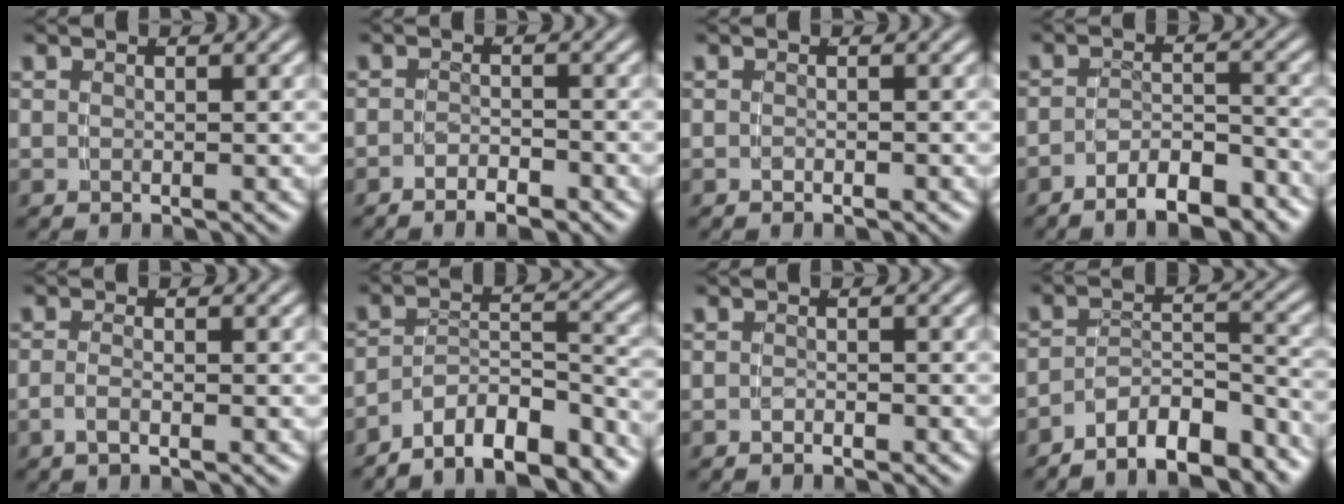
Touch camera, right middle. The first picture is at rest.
{"total": 2.3, "force": [-2.2, 0.2, 0.7], "torque": [-0.008, -0.001, -0.038]}
{"total": 0.7, "force": [-0.6, -0.4, 0.0], "torque": [-0.001, -0.002, -0.008]}
{"total": 6.1, "force": [-5.7, 1.3, 2.0], "torque": [-0.024, -0.011, -0.091]}
{"total": 1.6, "force": [-1.2, -0.3, 1.0], "torque": [-0.025, -0.007, -0.019]}
{"total": 9.4, "force": [-7.6, 3.8, 4.0], "torque": [-0.059, -0.022, -0.113]}
{"total": 1.0, "force": [-0.9, -0.3, 0.0], "torque": [-0.002, -0.004, -0.014]}
{"total": 8.3, "force": [-7.0, 3.0, 3.3], "torque": [-0.046, -0.020, -0.106]}